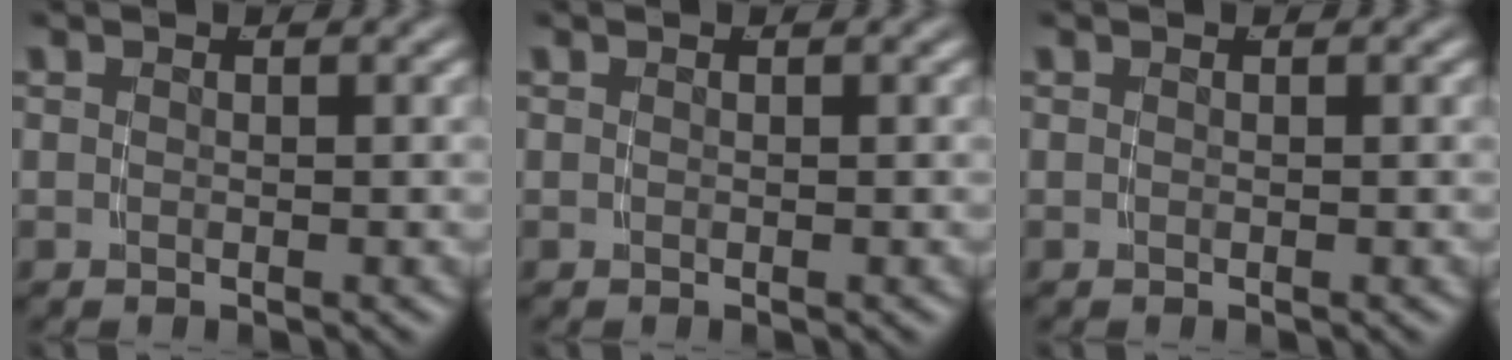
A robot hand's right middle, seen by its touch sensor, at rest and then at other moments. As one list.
[{"total": 0.0}, {"total": 0.0}]